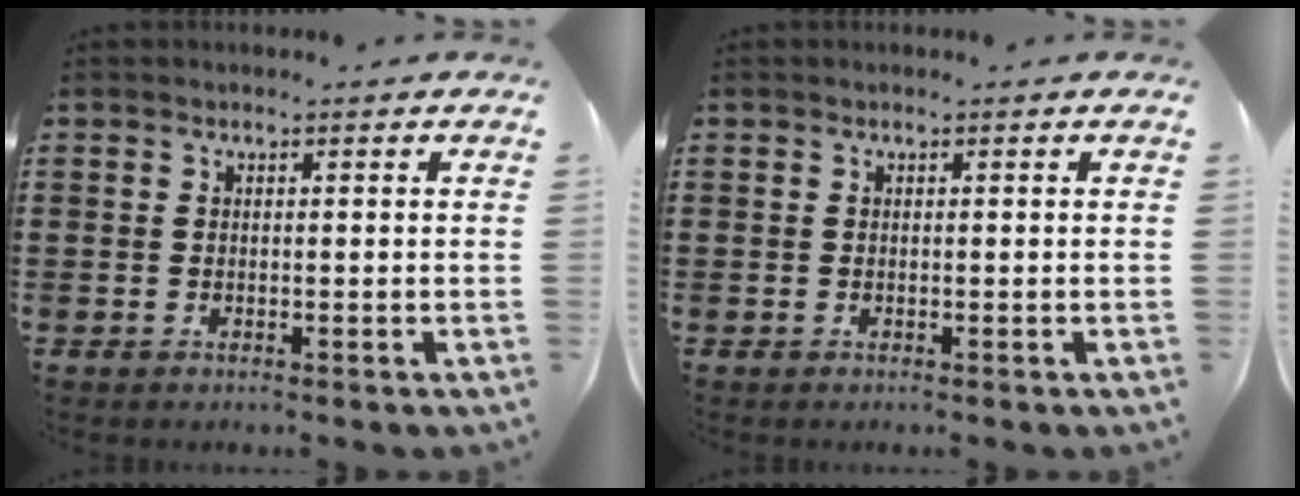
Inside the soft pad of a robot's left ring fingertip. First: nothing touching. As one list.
[{"total": 0.0}]